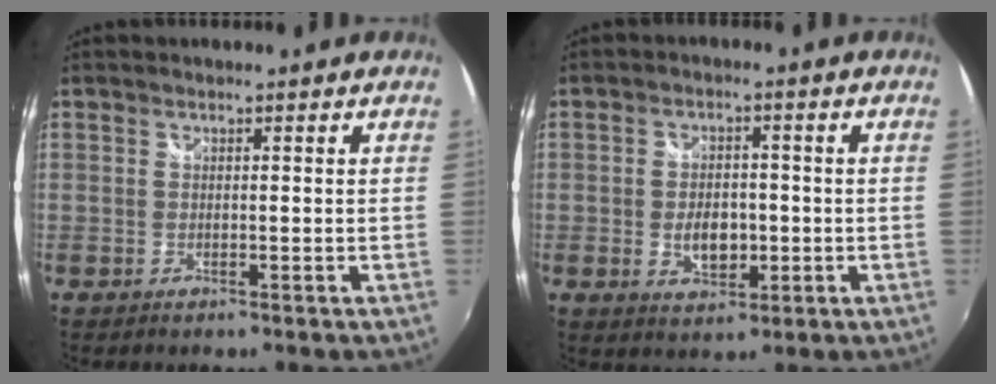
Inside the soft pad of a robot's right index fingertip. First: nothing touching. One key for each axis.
{"total": 6.2, "fx": -1.1, "fy": 3.9, "fz": 4.7, "tx": -0.088, "ty": -0.002, "tz": -0.016}